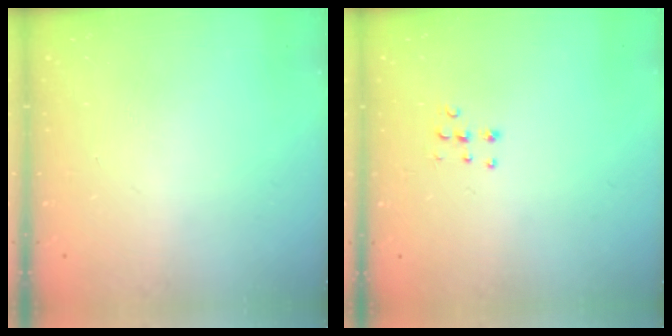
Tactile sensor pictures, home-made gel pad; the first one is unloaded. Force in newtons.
{"total": 5.2, "press": 5.2, "slide": 0.2}